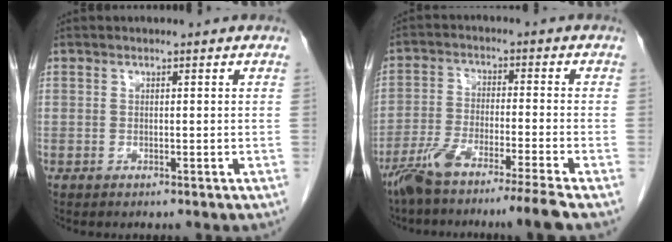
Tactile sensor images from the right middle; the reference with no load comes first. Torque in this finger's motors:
{"motor_torque": [1.14, -1.00, 0.47, 0.13]}